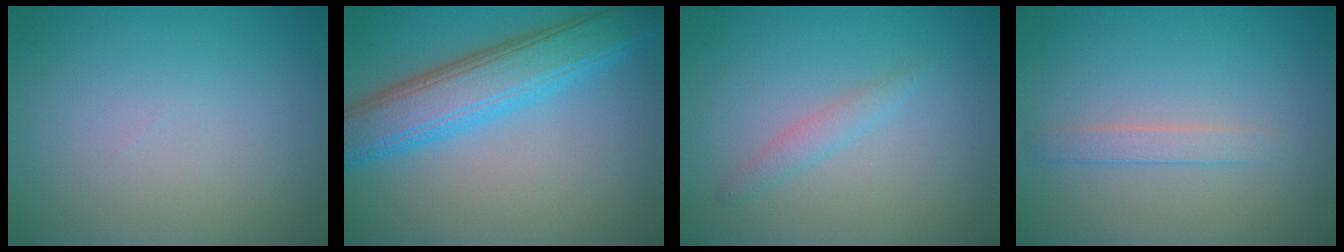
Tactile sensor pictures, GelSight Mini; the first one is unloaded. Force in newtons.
{"total": 7.0, "press": 7.0, "slide": 0.1}
{"total": 1.3, "press": 1.3, "slide": 0.0}
{"total": 1.5, "press": 1.5, "slide": 0.1}